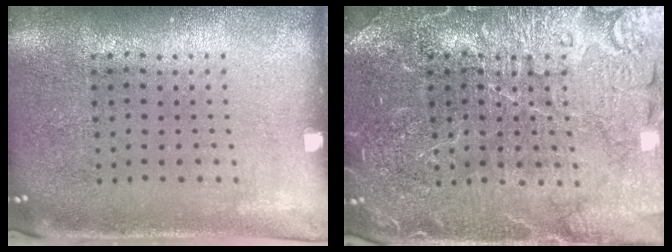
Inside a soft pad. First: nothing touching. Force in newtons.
{"total": 4.5, "press": 4.4, "slide": 0.6}